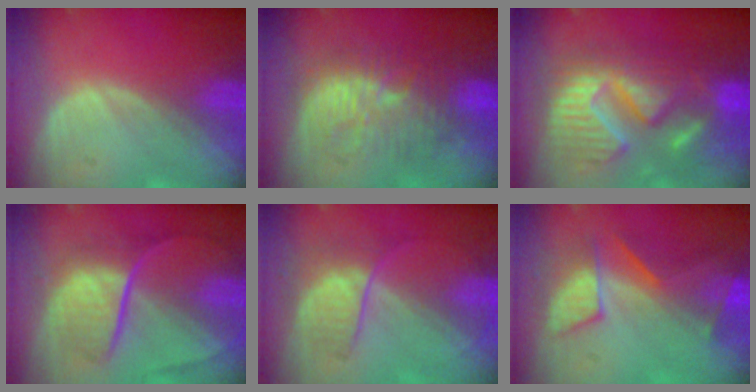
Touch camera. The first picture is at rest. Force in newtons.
{"total": 9.2, "press": 9.0, "slide": 2.0}
{"total": 12.9, "press": 12.8, "slide": 1.3}
{"total": 9.1, "press": 7.6, "slide": 4.9}
{"total": 6.7, "press": 6.0, "slide": 3.1}
{"total": 8.0, "press": 7.4, "slide": 3.2}